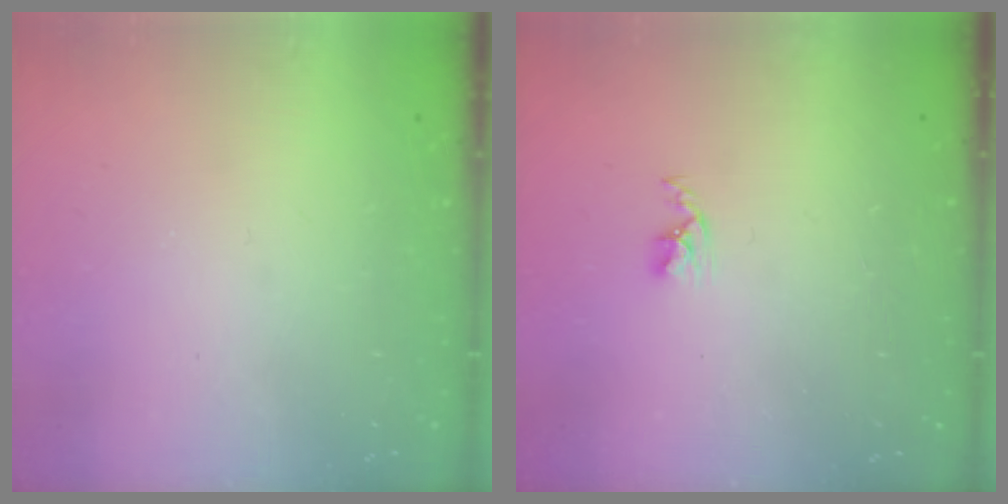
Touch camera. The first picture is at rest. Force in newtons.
{"total": 2.5, "press": 2.5, "slide": 0.4}